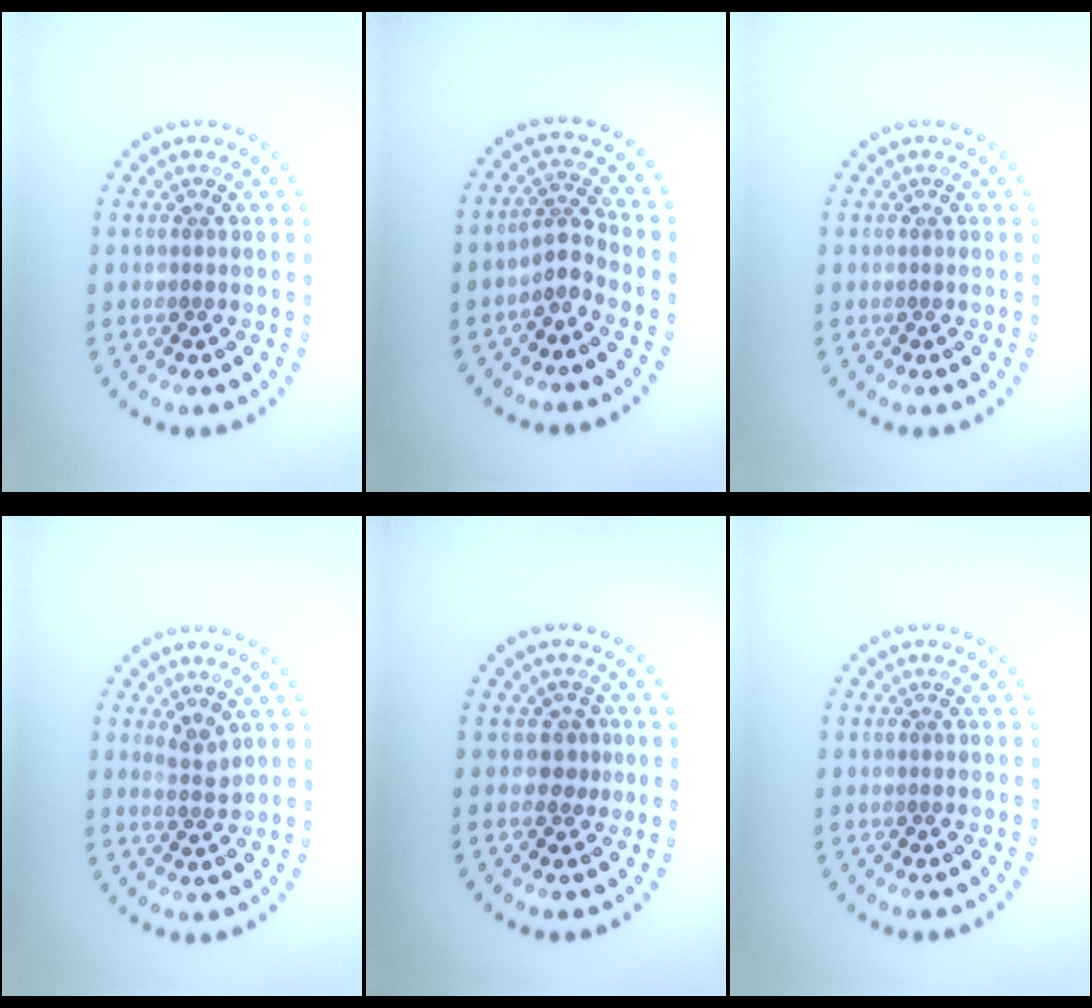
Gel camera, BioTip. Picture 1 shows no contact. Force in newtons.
{"total": 2.3, "press": 1.6, "slide": 1.6}
{"total": 0.0}
{"total": 1.8, "press": 1.3, "slide": 1.2}
{"total": 1.7, "press": 1.2, "slide": 1.1}
{"total": 0.0}